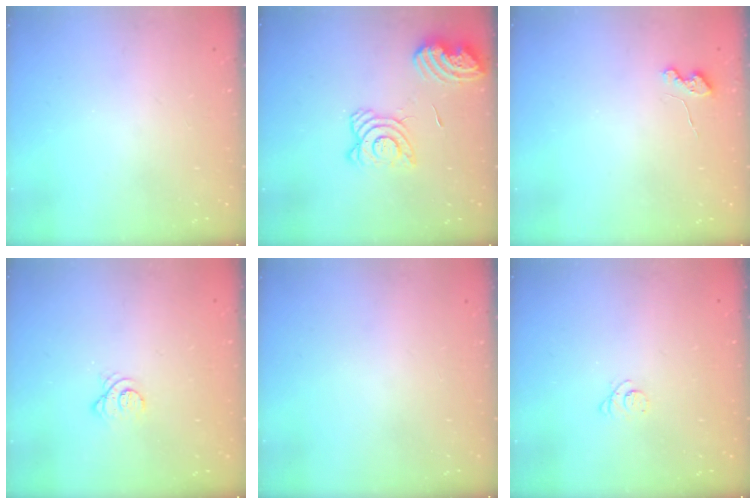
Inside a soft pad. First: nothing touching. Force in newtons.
{"total": 13.5, "press": 13.4, "slide": 1.5}
{"total": 3.6, "press": 3.6, "slide": 0.5}
{"total": 3.2, "press": 3.2, "slide": 0.7}
{"total": 0.0}
{"total": 2.5, "press": 2.5, "slide": 0.3}